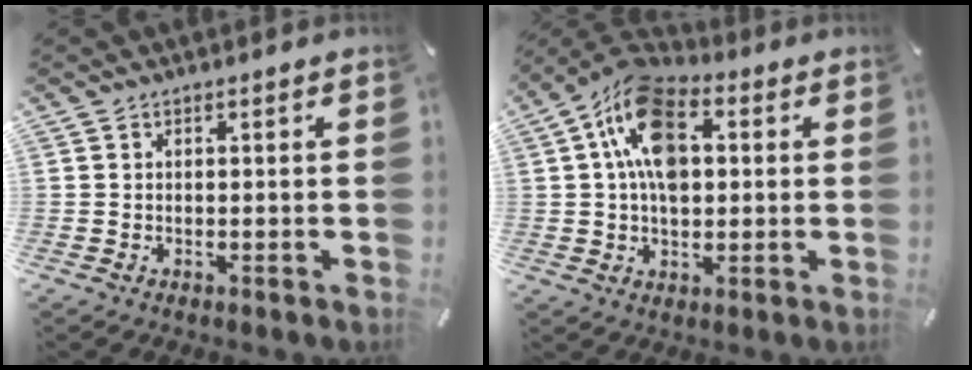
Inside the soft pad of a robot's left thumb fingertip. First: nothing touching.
{"total": 14.6, "force": [2.8, 9.6, 10.7], "torque": [-0.203, 0.001, 0.051]}